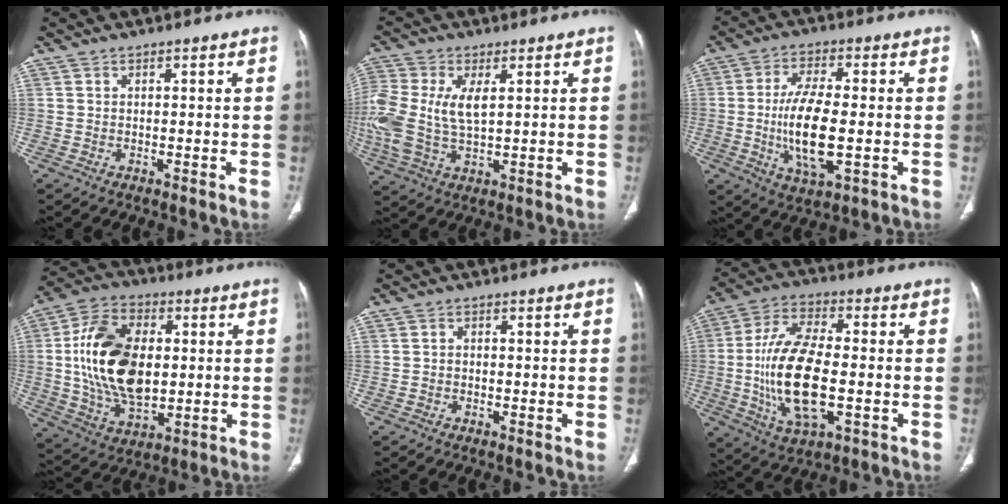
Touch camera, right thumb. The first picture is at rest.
{"total": 14.7, "force": [1.8, 7.8, 12.4], "torque": [-0.312, 0.000, 0.040]}
{"total": 12.6, "force": [-1.6, 4.8, 11.5], "torque": [-0.226, -0.004, -0.027]}
{"total": 19.4, "force": [1.3, 11.9, 15.2], "torque": [-0.271, 0.002, 0.030]}
{"total": 0.7, "force": [-0.2, 0.5, 0.4], "torque": [-0.004, 0.002, -0.007]}
{"total": 17.8, "force": [-2.4, 7.8, 15.9], "torque": [-0.317, 0.008, -0.041]}